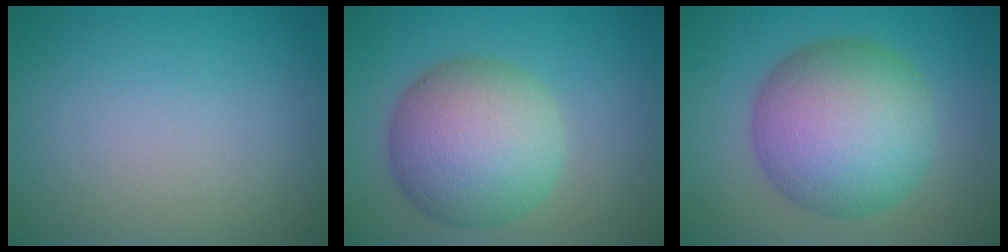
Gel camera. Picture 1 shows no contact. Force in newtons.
{"total": 9.0, "press": 9.0, "slide": 0.4}
{"total": 11.3, "press": 11.3, "slide": 0.4}